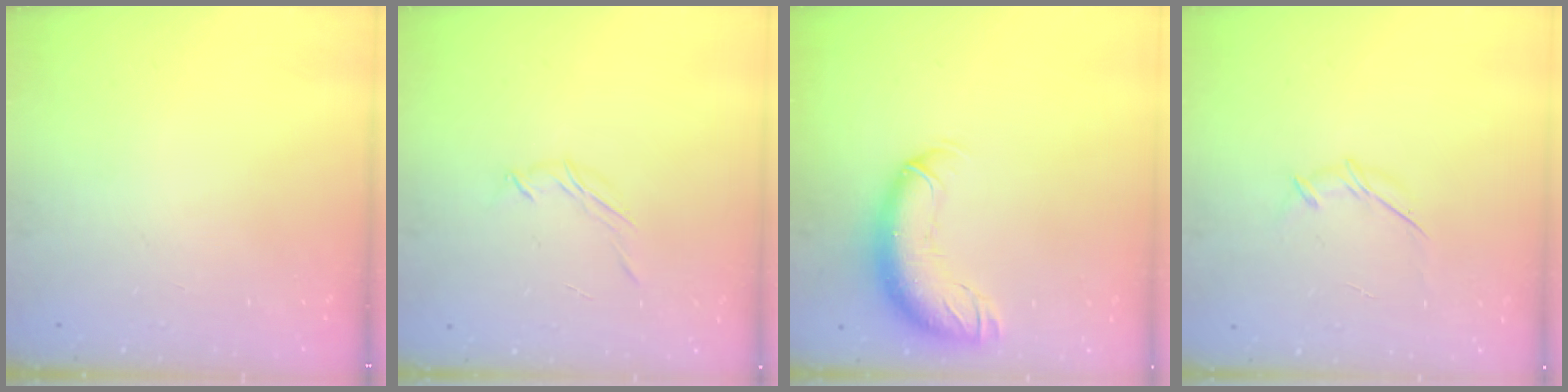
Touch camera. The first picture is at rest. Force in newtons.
{"total": 3.6, "press": 3.5, "slide": 0.8}
{"total": 13.1, "press": 12.8, "slide": 2.9}
{"total": 3.8, "press": 3.7, "slide": 0.7}